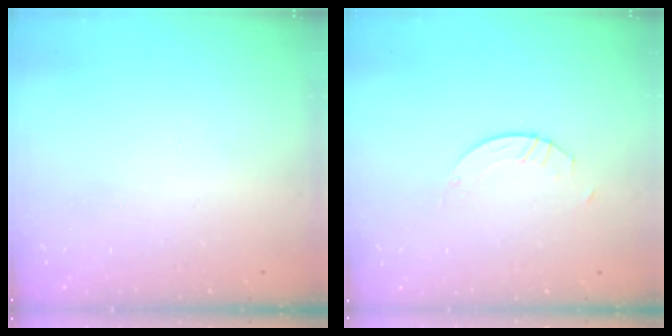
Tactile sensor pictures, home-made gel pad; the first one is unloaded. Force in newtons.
{"total": 2.6, "press": 2.6, "slide": 0.2}